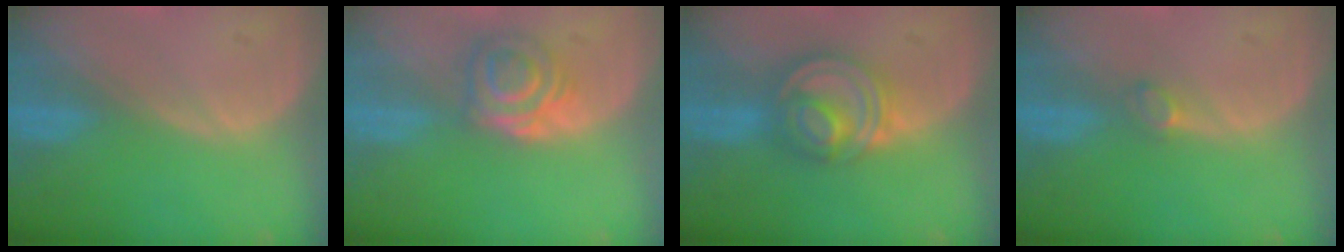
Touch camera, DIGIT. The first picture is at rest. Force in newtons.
{"total": 5.4, "press": 5.1, "slide": 1.6}
{"total": 8.0, "press": 6.8, "slide": 4.2}
{"total": 1.4, "press": 1.4, "slide": 0.2}